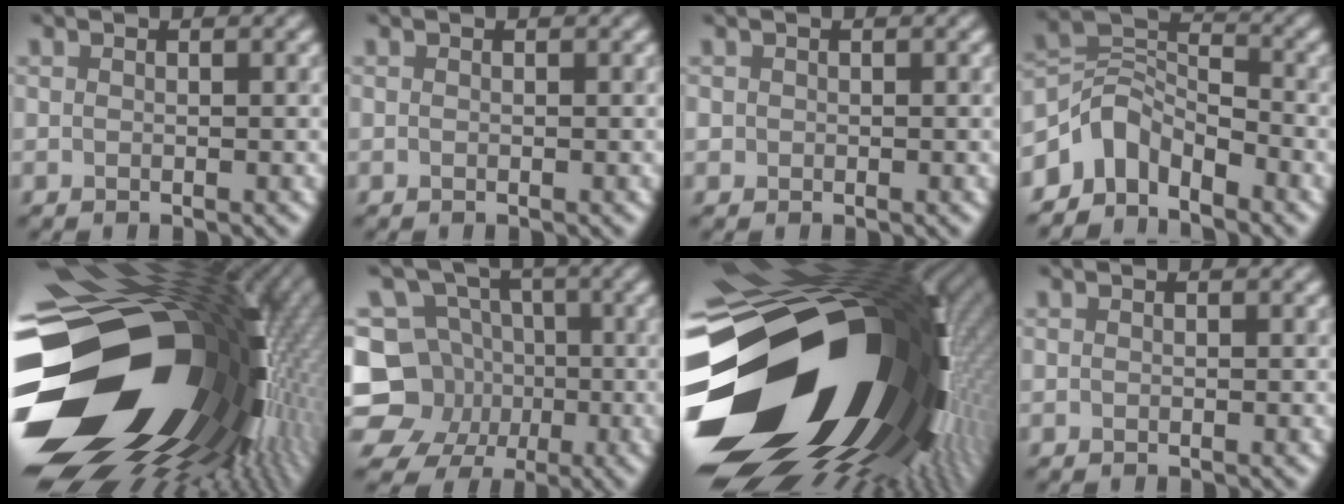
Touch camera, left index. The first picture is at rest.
{"total": 0.0}
{"total": 0.5, "force": [0.1, 0.5, 0.1], "torque": [0.004, -0.002, 0.002]}
{"total": 4.5, "force": [-3.4, 2.4, 1.5], "torque": [-0.016, 0.005, -0.075]}
{"total": 21.5, "force": [-3.6, 14.5, 15.4], "torque": [-0.276, -0.009, -0.065]}
{"total": 10.3, "force": [-3.1, 9.3, 3.1], "torque": [-0.070, -0.006, -0.080]}
{"total": 23.2, "force": [-6.2, 15.0, 16.5], "torque": [-0.272, -0.022, -0.117]}
{"total": 0.0}